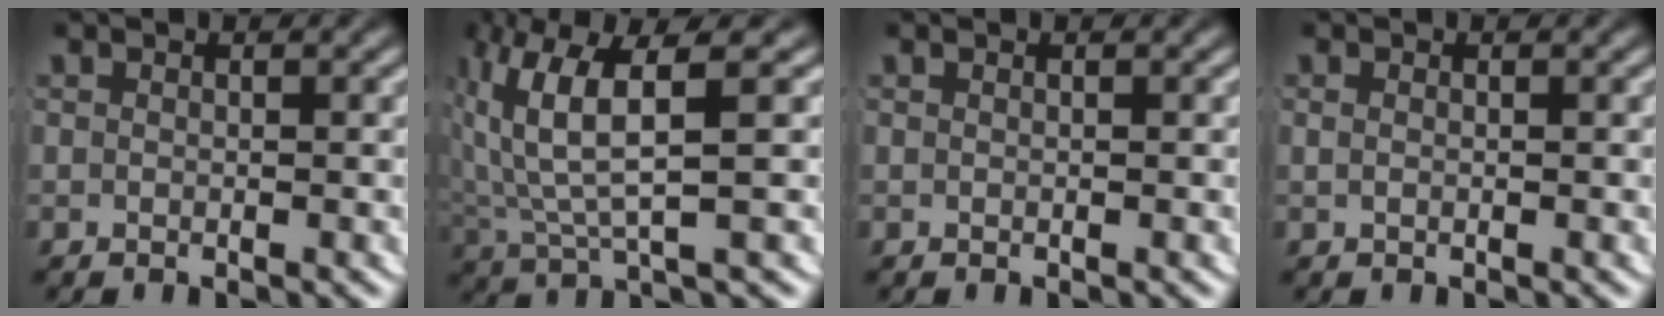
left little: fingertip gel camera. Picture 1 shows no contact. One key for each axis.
{"total": 6.5, "fx": 1.5, "fy": 2.6, "fz": 5.8, "tx": -0.114, "ty": 0.006, "tz": 0.026}
{"total": 0.0}
{"total": 0.0}